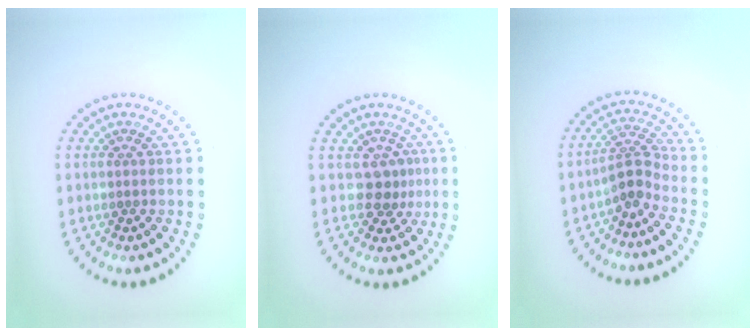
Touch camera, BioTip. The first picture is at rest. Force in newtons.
{"total": 2.3, "press": 1.6, "slide": 1.6}
{"total": 2.6, "press": 1.8, "slide": 1.8}